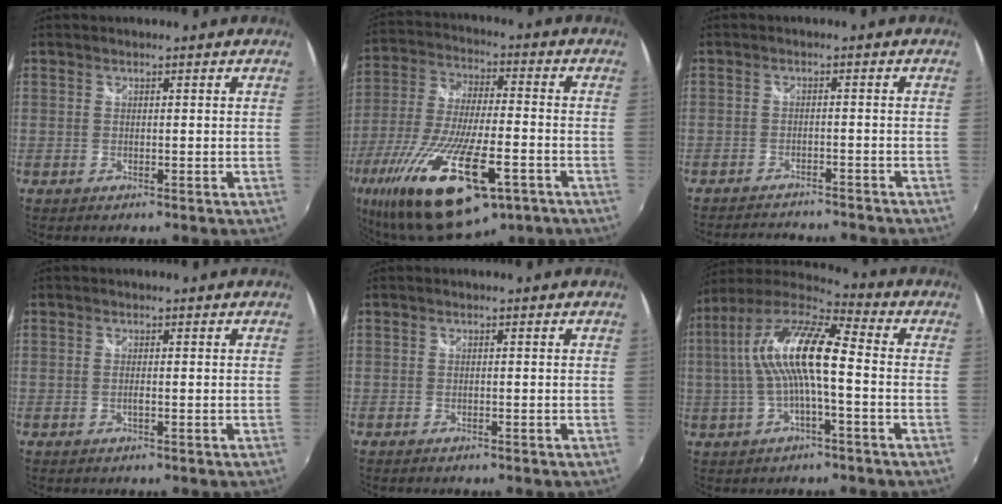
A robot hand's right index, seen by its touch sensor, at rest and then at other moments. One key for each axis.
{"total": 27.6, "fx": -14.8, "fy": 9.9, "fz": 21.1, "tx": -0.441, "ty": -0.071, "tz": -0.248}
{"total": 9.1, "fx": -8.4, "fy": 1.4, "fz": 3.2, "tx": -0.074, "ty": -0.012, "tz": -0.122}
{"total": 0.8, "fx": -0.3, "fy": -0.1, "fz": 0.8, "tx": -0.014, "ty": 0.000, "tz": -0.008}
{"total": 0.6, "fx": -0.5, "fy": 0.2, "fz": 0.2, "tx": -0.005, "ty": -0.003, "tz": -0.011}
{"total": 14.9, "fx": 0.2, "fy": 4.0, "fz": 14.4, "tx": -0.267, "ty": 0.018, "tz": -0.004}